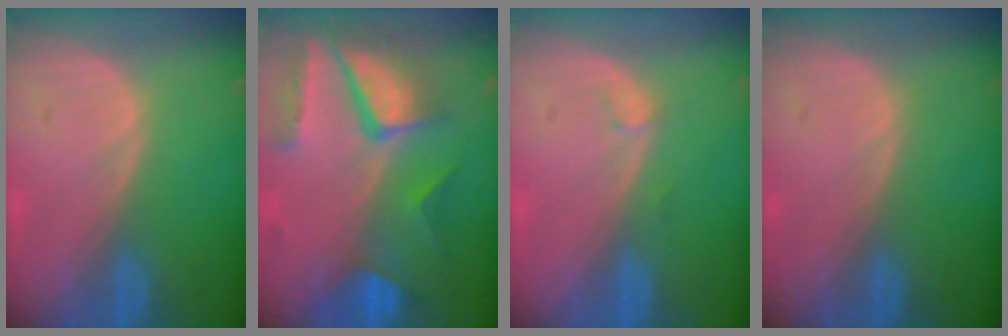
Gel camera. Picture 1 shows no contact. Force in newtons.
{"total": 10.4, "press": 8.8, "slide": 5.5}
{"total": 0.8, "press": 0.7, "slide": 0.1}
{"total": 0.0}